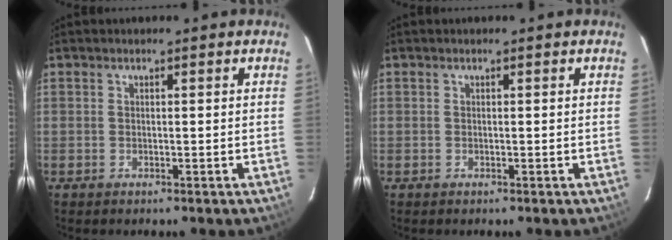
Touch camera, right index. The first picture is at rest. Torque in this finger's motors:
{"motor_torque": [0.28, 0.26, -0.04, -0.01]}